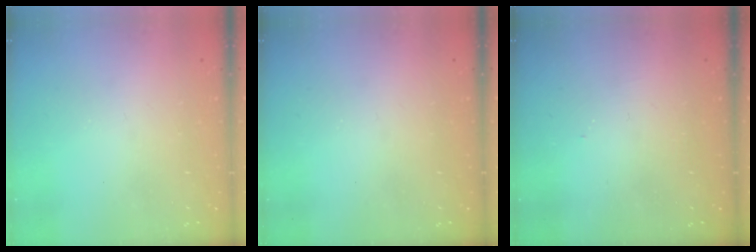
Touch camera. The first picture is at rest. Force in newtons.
{"total": 0.0}
{"total": 3.3, "press": 3.3, "slide": 0.4}